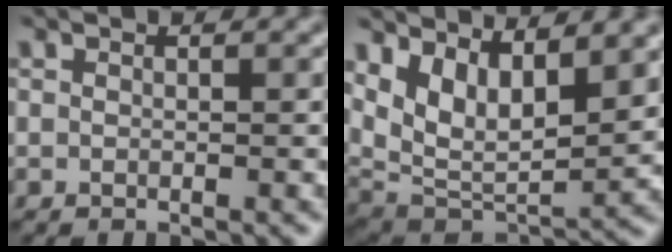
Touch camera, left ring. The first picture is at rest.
{"total": 8.5, "force": [3.7, 4.2, 6.4], "torque": [-0.122, -0.018, 0.073]}